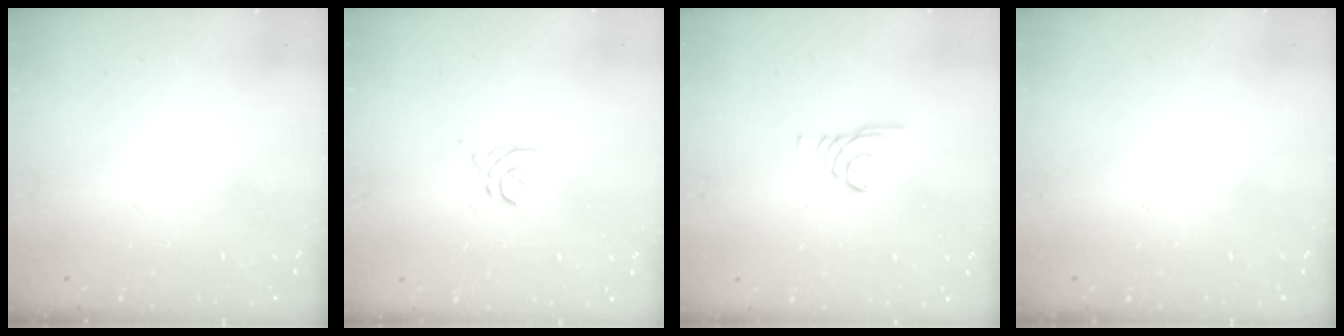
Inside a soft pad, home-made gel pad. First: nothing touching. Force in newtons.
{"total": 2.4, "press": 2.3, "slide": 0.6}
{"total": 1.6, "press": 1.6, "slide": 0.0}
{"total": 0.0}